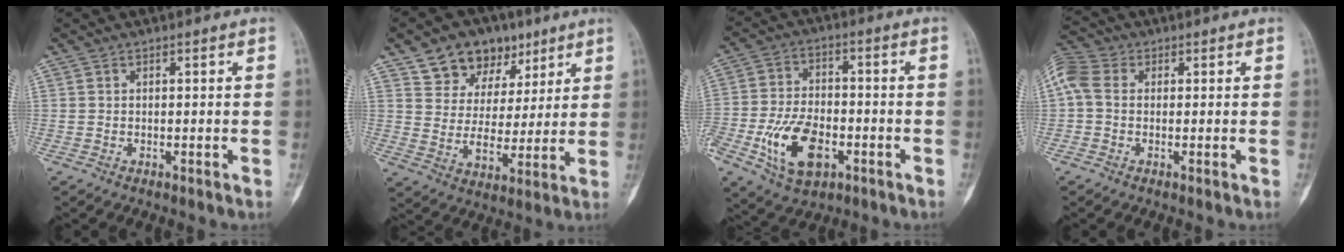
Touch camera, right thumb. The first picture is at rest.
{"total": 13.8, "force": [8.4, 9.7, 5.1], "torque": [-0.035, -0.031, 0.143]}
{"total": 13.4, "force": [-4.9, 7.8, 9.7], "torque": [-0.172, 0.015, -0.085]}
{"total": 6.1, "force": [0.7, 4.5, 4.0], "torque": [-0.098, 0.019, 0.006]}